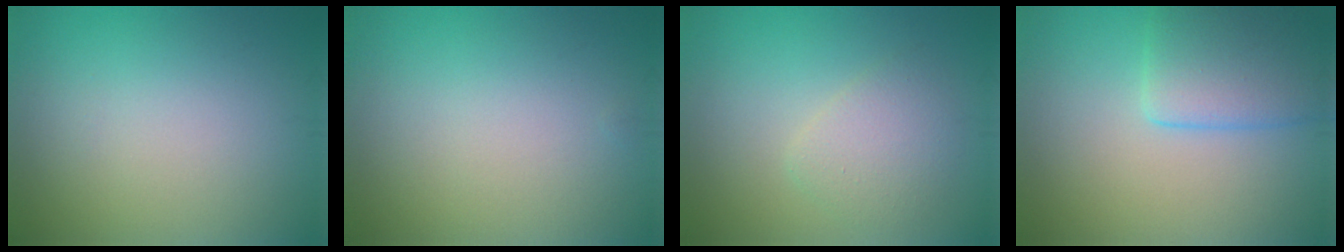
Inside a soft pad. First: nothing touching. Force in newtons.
{"total": 0.0}
{"total": 2.5, "press": 2.5, "slide": 0.1}
{"total": 4.4, "press": 4.4, "slide": 0.2}